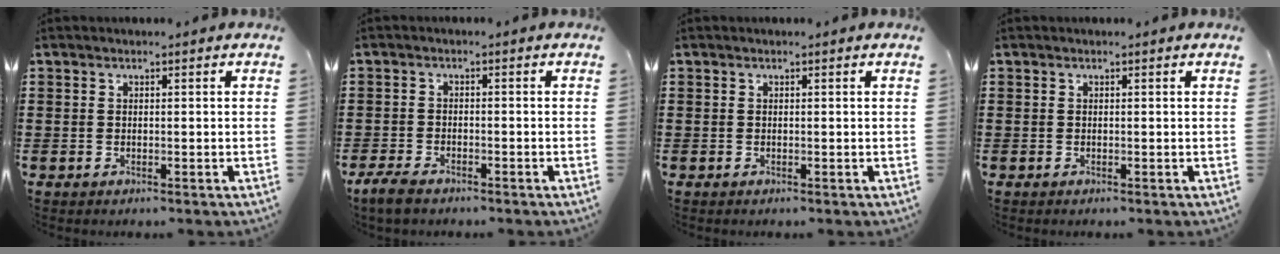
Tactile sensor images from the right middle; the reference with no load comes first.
{"total": 2.6, "force": [-2.1, 0.9, 1.3], "torque": [-0.038, 0.003, -0.046]}
{"total": 0.0}
{"total": 0.0}